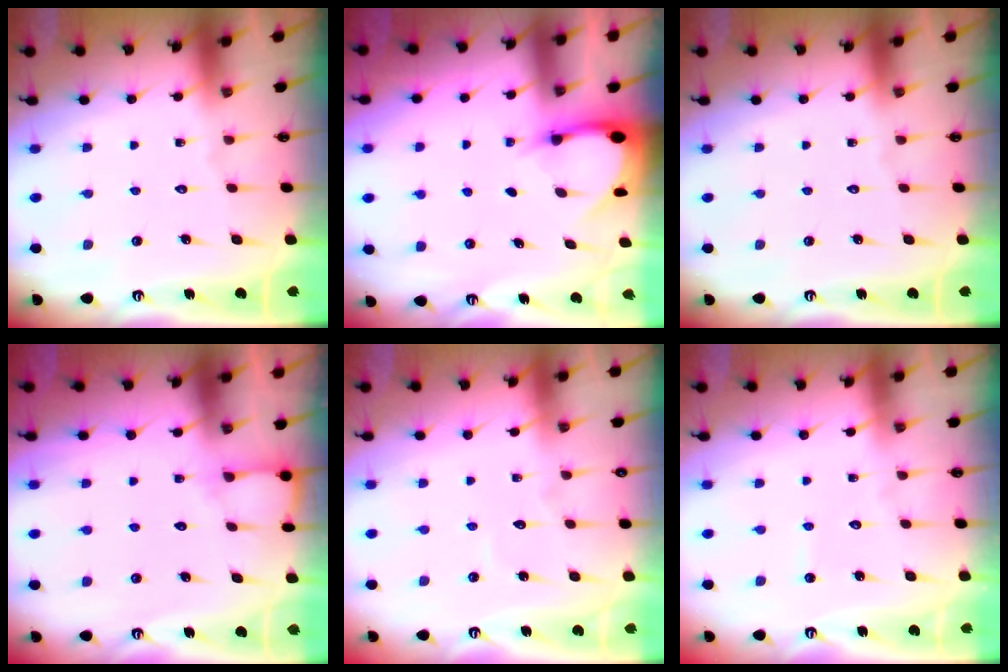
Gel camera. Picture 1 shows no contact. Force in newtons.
{"total": 3.2, "press": 3.2, "slide": 0.3}
{"total": 0.0}
{"total": 5.0, "press": 5.0, "slide": 0.3}
{"total": 2.9, "press": 2.9, "slide": 0.3}
{"total": 2.4, "press": 2.4, "slide": 0.3}